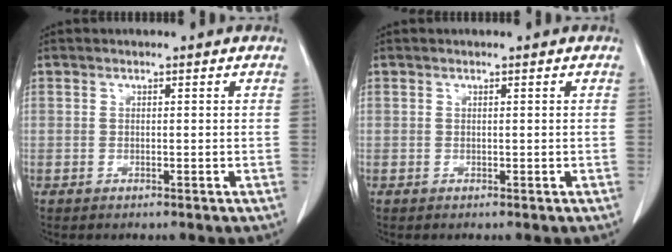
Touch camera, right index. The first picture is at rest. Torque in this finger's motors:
{"motor_torque": [0.00, 0.00, 0.00, 0.00]}